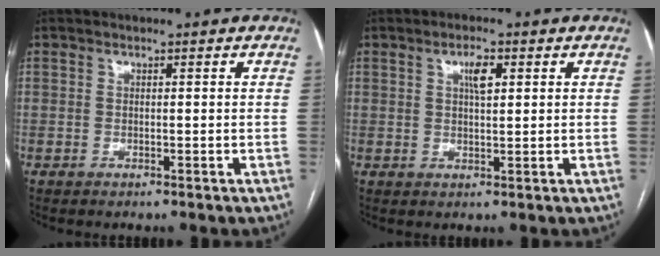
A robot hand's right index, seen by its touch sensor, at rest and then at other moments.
{"total": 3.1, "force": [1.2, 0.8, 2.7], "torque": [-0.048, 0.002, 0.021]}